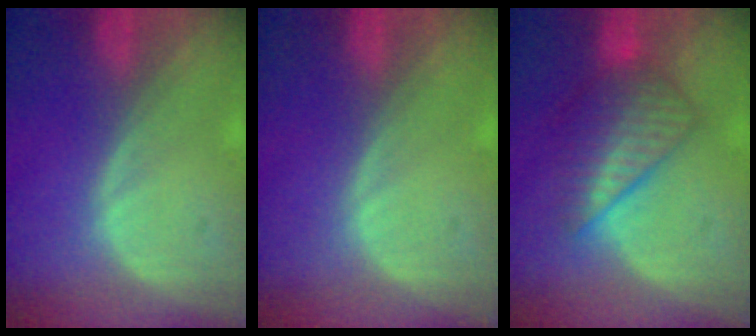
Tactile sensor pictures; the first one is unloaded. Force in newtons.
{"total": 0.0}
{"total": 6.4, "press": 6.3, "slide": 0.7}